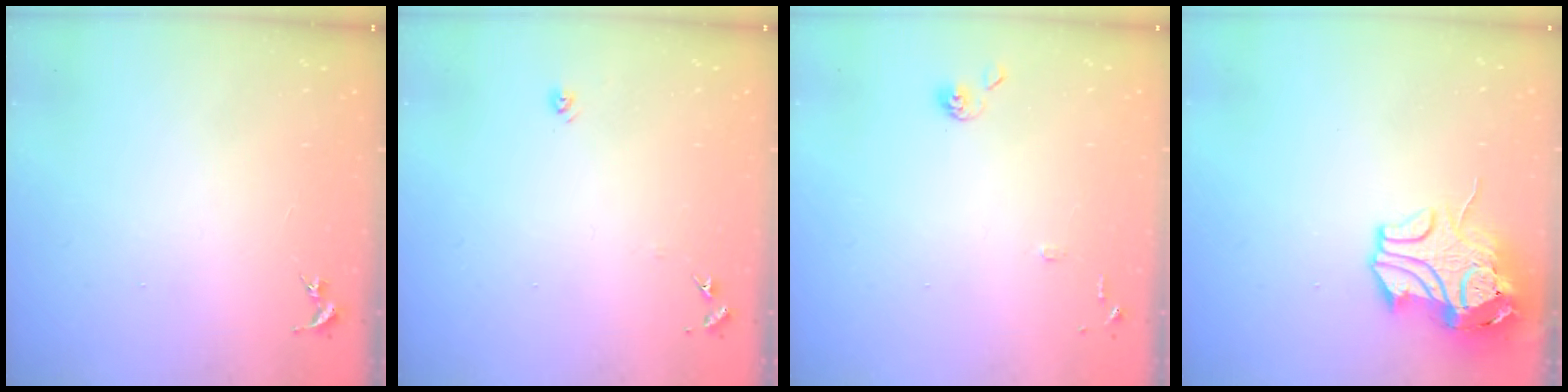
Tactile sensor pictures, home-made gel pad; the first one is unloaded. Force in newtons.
{"total": 5.9, "press": 5.9, "slide": 0.5}
{"total": 7.0, "press": 7.0, "slide": 0.7}
{"total": 12.8, "press": 12.7, "slide": 1.8}